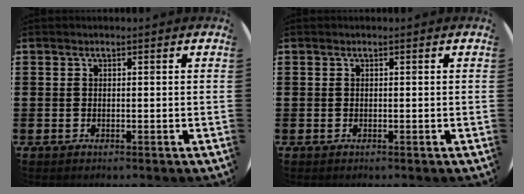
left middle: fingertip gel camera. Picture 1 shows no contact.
{"total": 0.0}